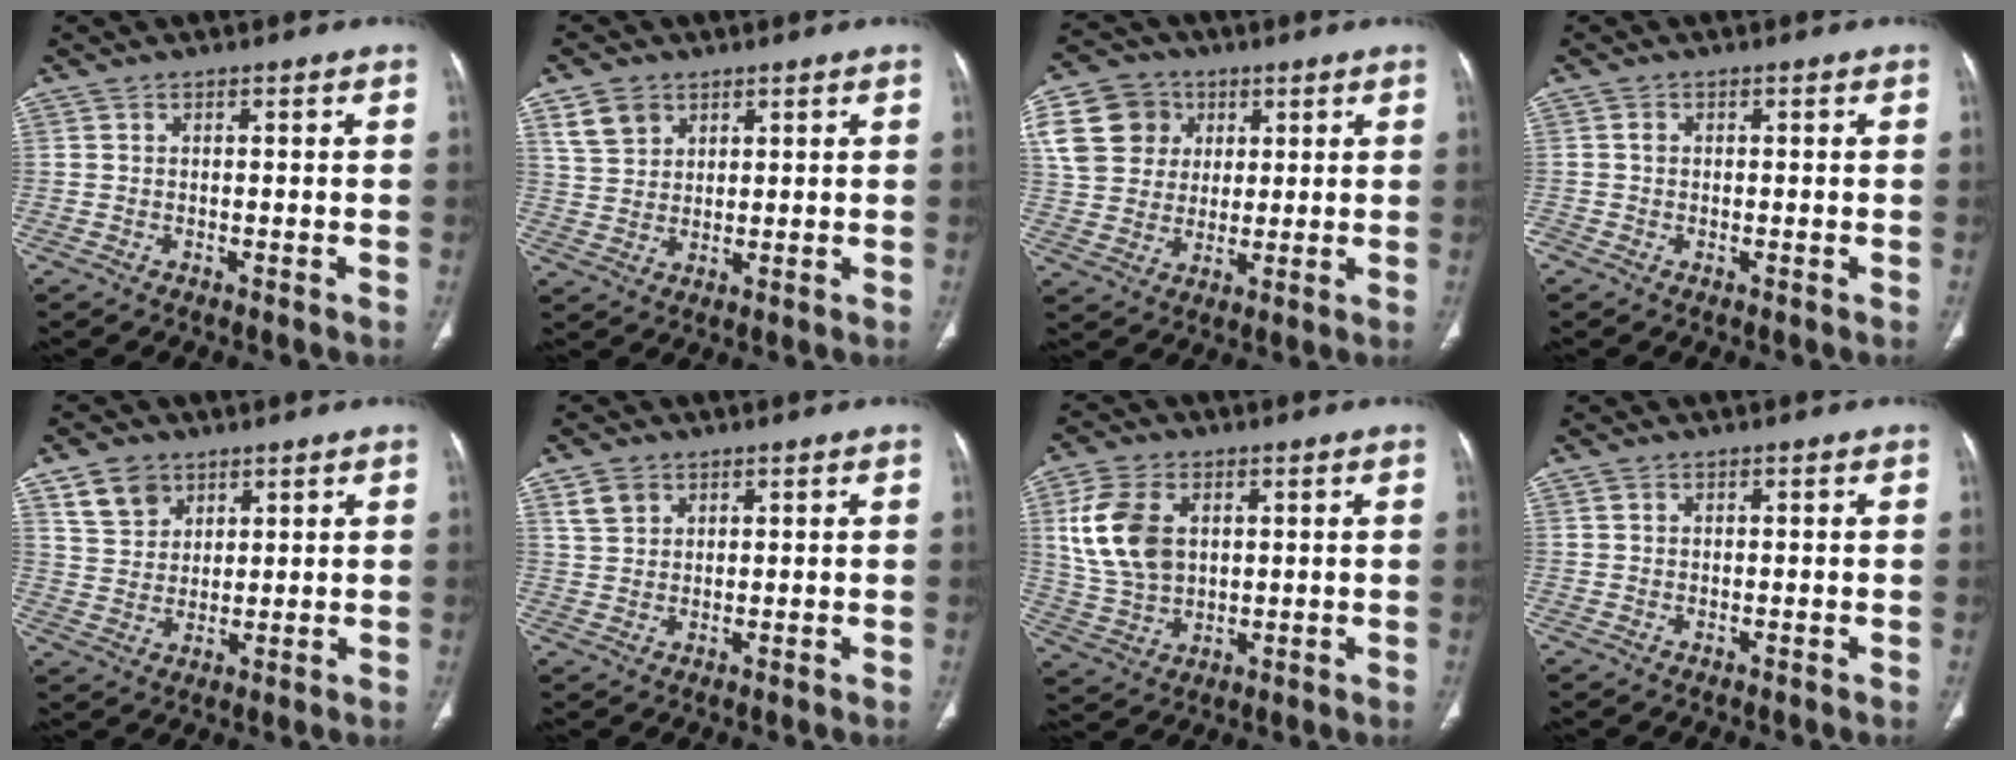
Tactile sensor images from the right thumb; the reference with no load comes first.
{"total": 5.9, "force": [3.3, 4.3, 2.3], "torque": [-0.027, -0.013, 0.069]}
{"total": 13.6, "force": [4.7, 11.5, 5.6], "torque": [-0.092, 0.010, 0.085]}
{"total": 1.0, "force": [-0.1, 0.9, 0.5], "torque": [-0.003, 0.003, -0.004]}
{"total": 7.2, "force": [4.2, 5.2, 2.5], "torque": [-0.025, -0.020, 0.086]}
{"total": 4.0, "force": [2.2, 2.9, 1.6], "torque": [-0.021, -0.008, 0.048]}
{"total": 12.6, "force": [3.1, 8.5, 8.7], "torque": [-0.161, -0.005, 0.068]}
{"total": 0.6, "force": [0.3, 0.5, 0.2], "torque": [0.000, 0.000, 0.006]}